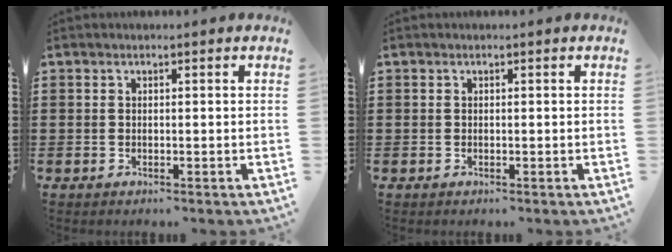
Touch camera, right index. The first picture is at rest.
{"total": 0.0}